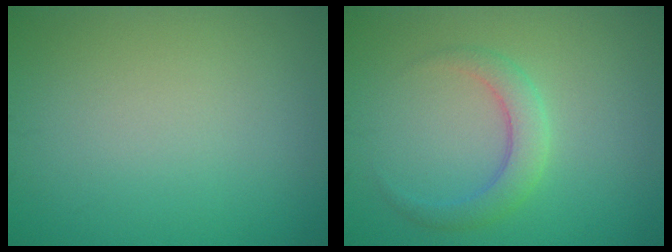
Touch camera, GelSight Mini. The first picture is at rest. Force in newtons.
{"total": 2.7, "press": 2.7, "slide": 0.2}